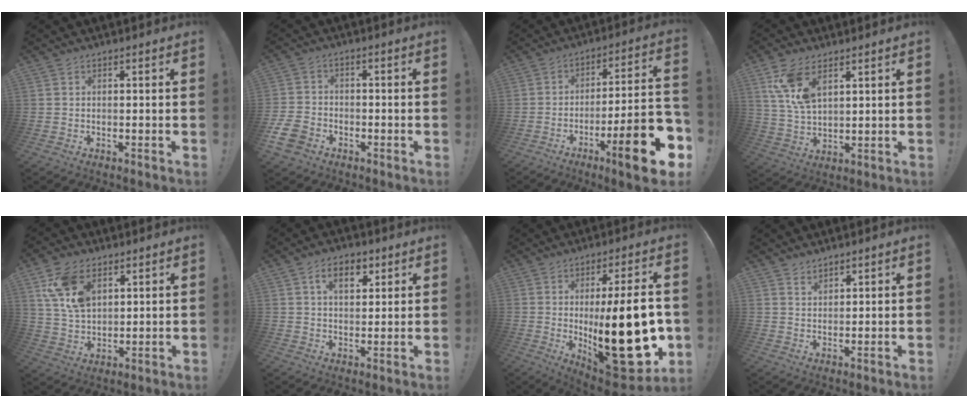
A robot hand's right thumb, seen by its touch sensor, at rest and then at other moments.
{"total": 7.7, "force": [-4.4, 5.5, 3.2], "torque": [-0.071, 0.019, -0.077]}
{"total": 19.1, "force": [-9.0, 2.8, 16.6], "torque": [-0.236, 0.045, -0.139]}
{"total": 10.6, "force": [5.9, 5.4, 7.1], "torque": [-0.130, -0.022, 0.110]}
{"total": 12.5, "force": [6.2, 7.8, 7.6], "torque": [-0.137, -0.013, 0.119]}
{"total": 7.7, "force": [3.4, 4.5, 5.1], "torque": [-0.078, 0.004, 0.059]}
{"total": 28.4, "force": [-2.6, 9.0, 26.8], "torque": [-0.401, -0.013, -0.029]}
{"total": 2.1, "force": [2.0, 0.6, 0.1], "torque": [0.004, -0.017, 0.038]}